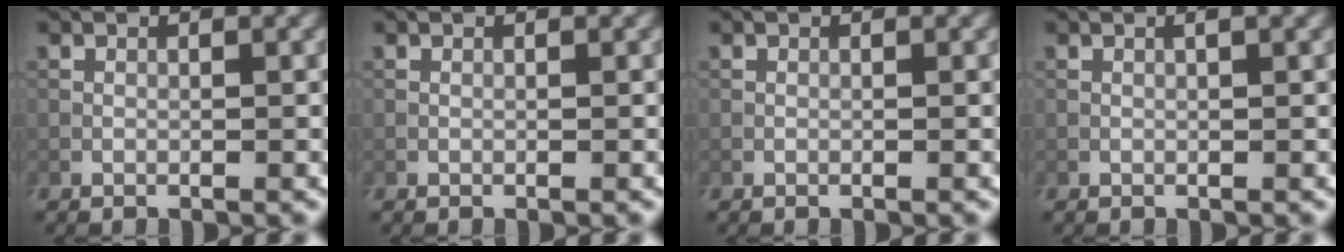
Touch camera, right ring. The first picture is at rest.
{"total": 0.0}
{"total": 0.0}
{"total": 0.9, "force": [0.4, 0.1, 0.8], "torque": [-0.016, 0.005, 0.002]}